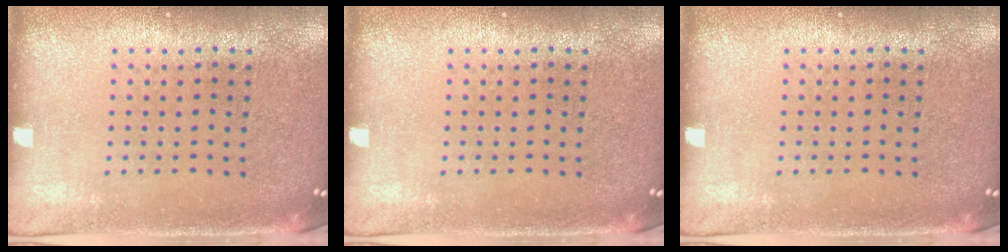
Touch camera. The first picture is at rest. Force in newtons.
{"total": 0.0}
{"total": 0.0}